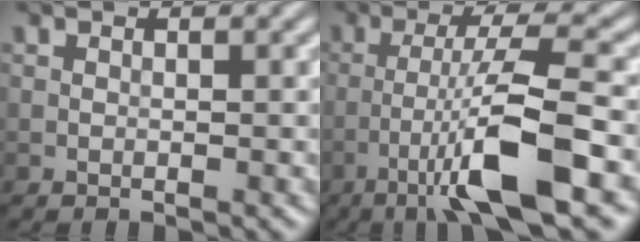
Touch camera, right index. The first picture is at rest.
{"total": 8.6, "force": [-3.8, 0.8, 7.7], "torque": [-0.132, 0.014, -0.067]}